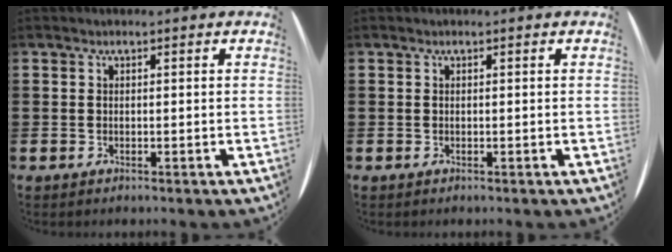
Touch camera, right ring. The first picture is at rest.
{"total": 0.0}